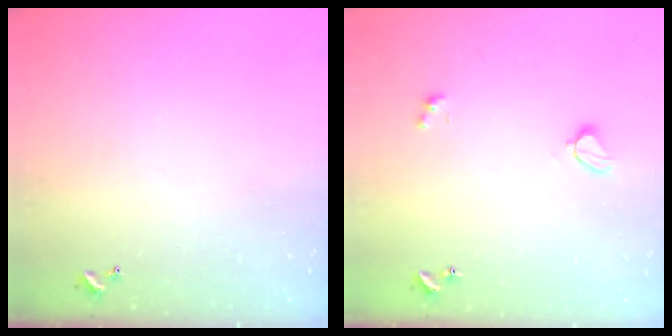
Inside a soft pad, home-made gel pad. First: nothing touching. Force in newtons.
{"total": 1.9, "press": 1.9, "slide": 0.6}